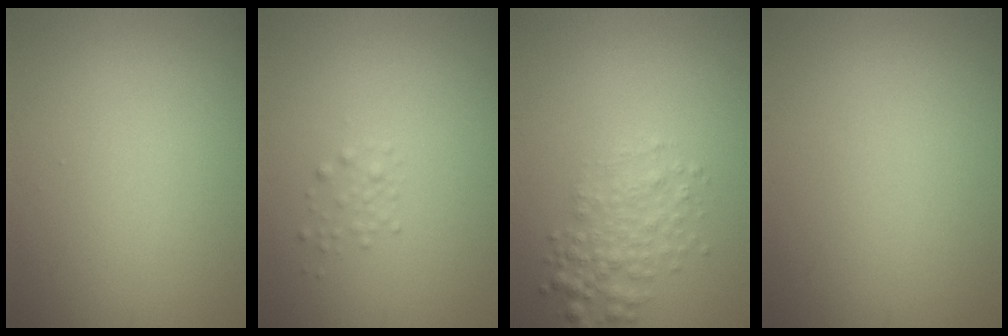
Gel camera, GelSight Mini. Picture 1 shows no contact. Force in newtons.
{"total": 0.9, "press": 0.9, "slide": 0.0}
{"total": 2.8, "press": 2.8, "slide": 0.1}
{"total": 0.0}